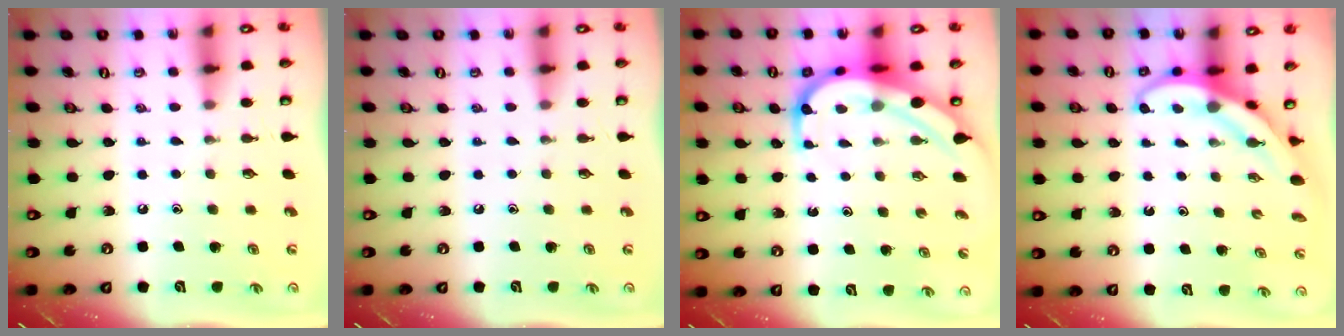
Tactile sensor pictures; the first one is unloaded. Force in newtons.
{"total": 0.0}
{"total": 9.0, "press": 9.0, "slide": 1.0}
{"total": 4.0, "press": 4.0, "slide": 0.3}